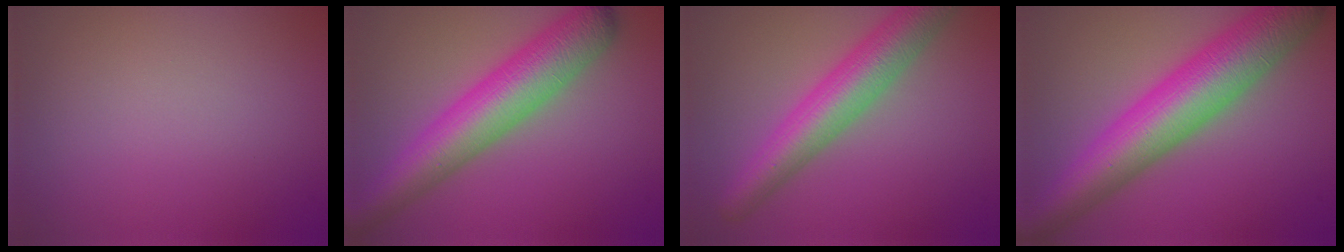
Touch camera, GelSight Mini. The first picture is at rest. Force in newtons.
{"total": 8.2, "press": 8.2, "slide": 0.2}
{"total": 6.6, "press": 6.6, "slide": 0.2}
{"total": 10.5, "press": 10.5, "slide": 0.2}